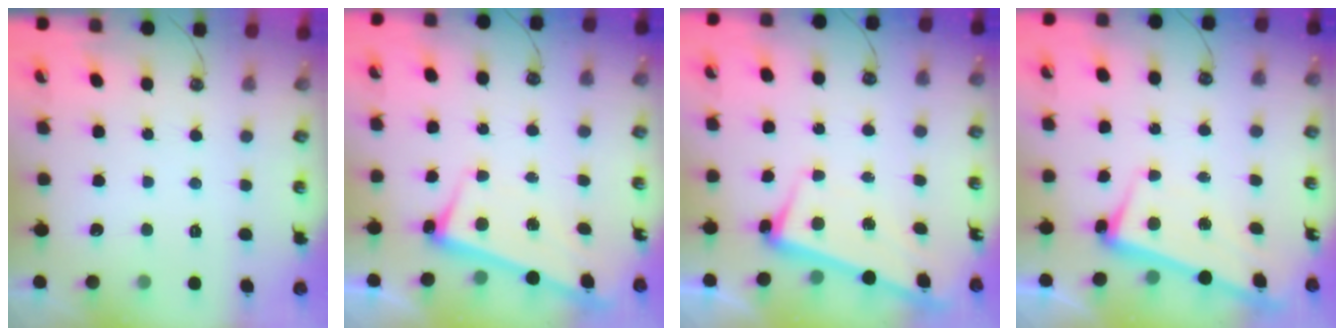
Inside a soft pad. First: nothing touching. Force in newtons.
{"total": 2.8, "press": 2.8, "slide": 0.4}
{"total": 2.4, "press": 2.3, "slide": 0.8}
{"total": 2.2, "press": 2.0, "slide": 0.9}